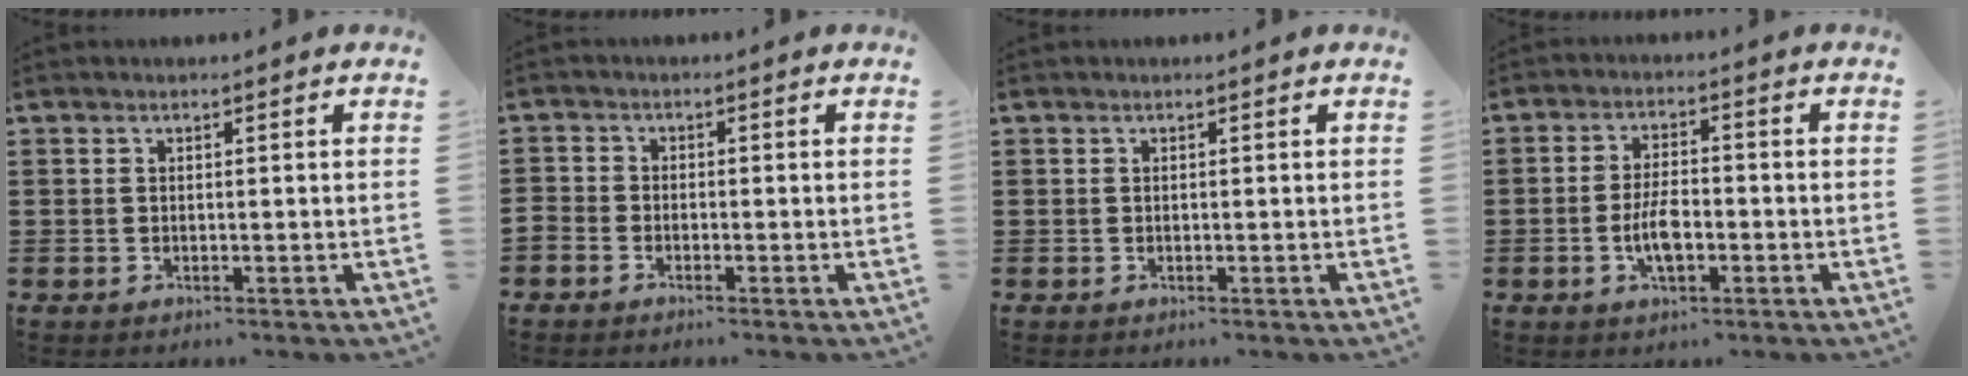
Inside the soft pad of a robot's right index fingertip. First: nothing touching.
{"total": 1.4, "force": [-1.4, 0.5, 0.0], "torque": [-0.004, 0.002, -0.029]}
{"total": 0.0}
{"total": 5.3, "force": [-1.4, 2.2, 4.6], "torque": [-0.100, 0.000, -0.029]}